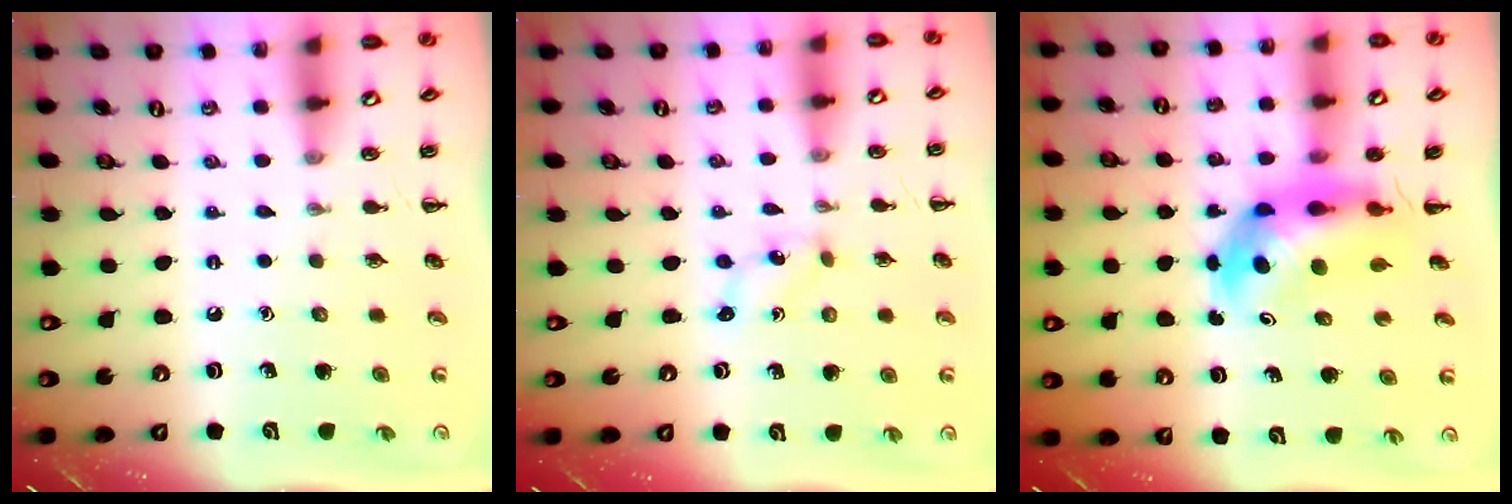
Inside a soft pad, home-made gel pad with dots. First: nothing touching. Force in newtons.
{"total": 0.6, "press": 0.5, "slide": 0.3}
{"total": 6.9, "press": 6.7, "slide": 1.5}